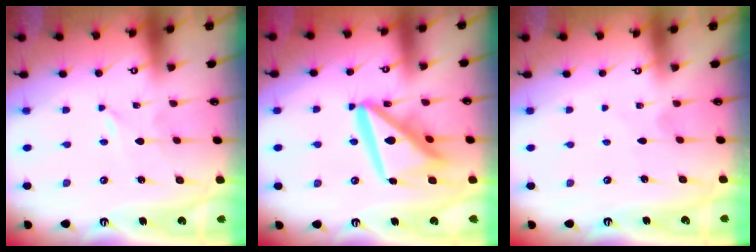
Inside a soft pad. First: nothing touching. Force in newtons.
{"total": 17.3, "press": 17.2, "slide": 1.7}
{"total": 2.2, "press": 2.2, "slide": 0.3}